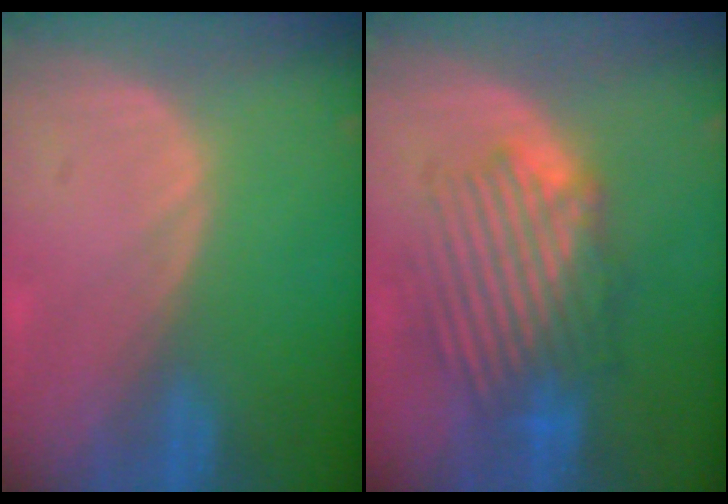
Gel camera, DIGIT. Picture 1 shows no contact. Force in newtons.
{"total": 8.5, "press": 8.1, "slide": 2.6}